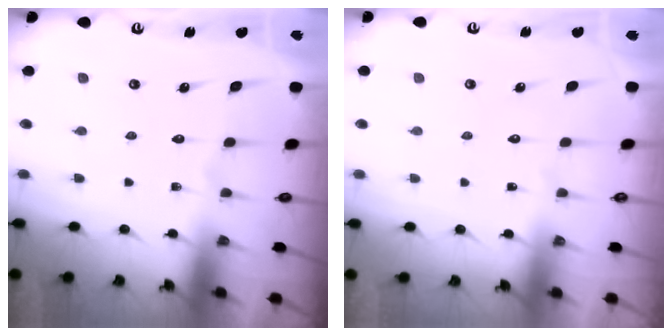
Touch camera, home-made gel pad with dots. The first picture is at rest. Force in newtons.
{"total": 0.0}